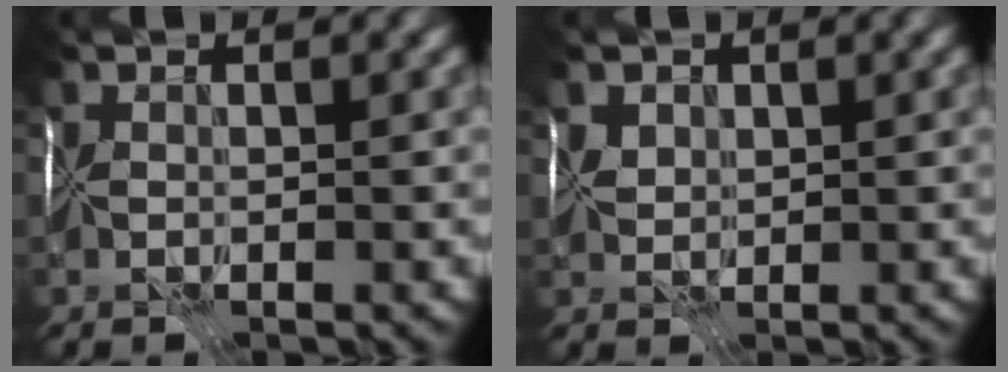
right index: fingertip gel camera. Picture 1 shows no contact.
{"total": 1.4, "force": [1.3, 0.4, 0.1], "torque": [0.004, 0.005, 0.031]}